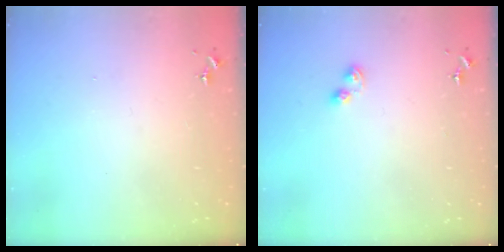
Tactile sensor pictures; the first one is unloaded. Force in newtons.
{"total": 3.1, "press": 3.1, "slide": 0.6}